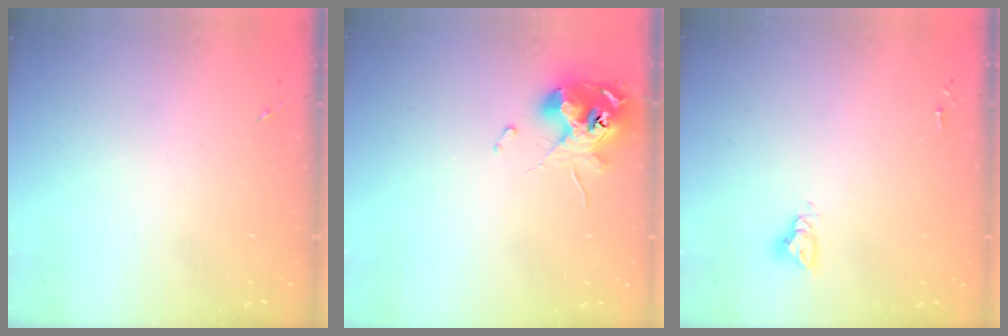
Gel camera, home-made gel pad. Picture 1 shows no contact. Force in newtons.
{"total": 11.8, "press": 11.7, "slide": 1.1}
{"total": 4.8, "press": 4.7, "slide": 0.4}